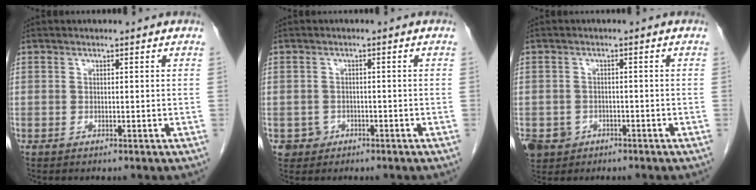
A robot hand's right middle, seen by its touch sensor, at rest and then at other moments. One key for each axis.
{"total": 2.4, "fx": -1.0, "fy": 2.1, "fz": 0.0, "tx": 0.004, "ty": 0.011, "tz": -0.013}
{"total": 6.4, "fx": -3.2, "fy": 5.4, "fz": 1.5, "tx": -0.041, "ty": 0.003, "tz": -0.048}